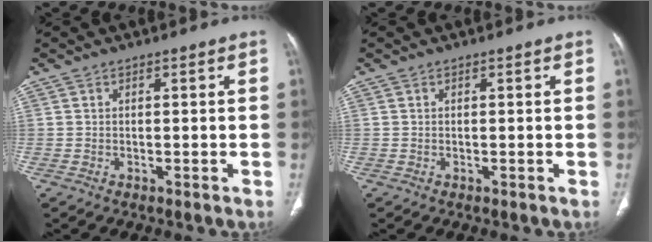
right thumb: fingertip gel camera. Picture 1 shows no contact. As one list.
[{"total": 0.0}]